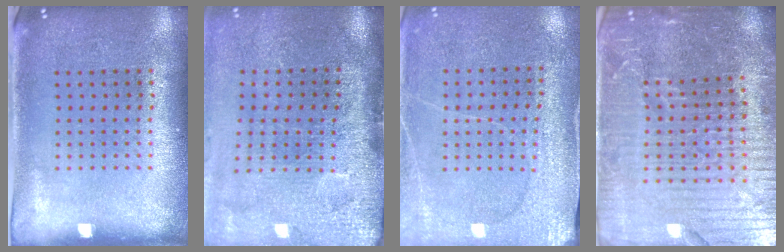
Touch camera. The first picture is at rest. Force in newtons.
{"total": 4.8, "press": 3.7, "slide": 3.0}
{"total": 2.9, "press": 2.9, "slide": 0.2}
{"total": 6.3, "press": 5.6, "slide": 2.9}